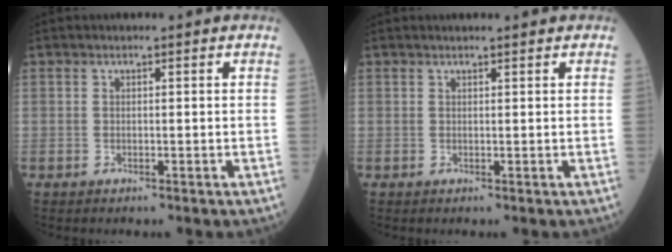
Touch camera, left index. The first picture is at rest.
{"total": 3.0, "force": [2.5, 1.0, 1.4], "torque": [-0.016, 0.018, 0.038]}